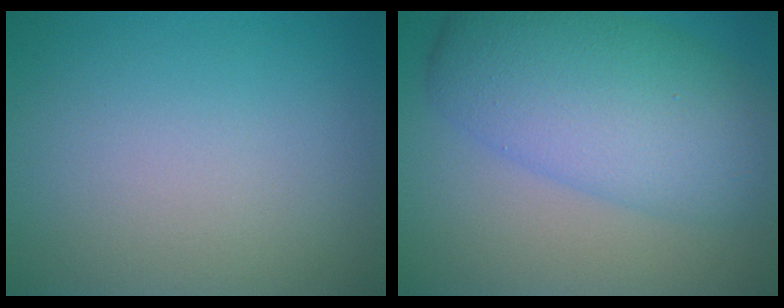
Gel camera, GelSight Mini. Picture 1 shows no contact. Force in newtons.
{"total": 8.2, "press": 8.2, "slide": 0.1}